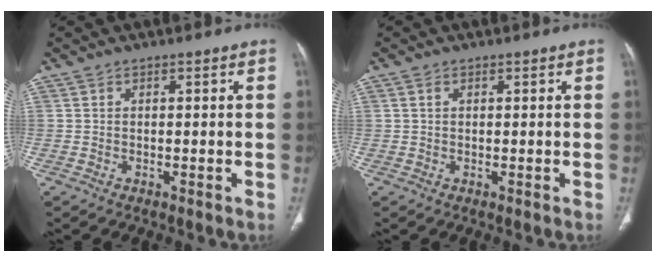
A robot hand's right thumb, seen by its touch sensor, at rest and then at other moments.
{"total": 0.8, "force": [0.3, 0.5, 0.5], "torque": [-0.012, 0.004, 0.006]}